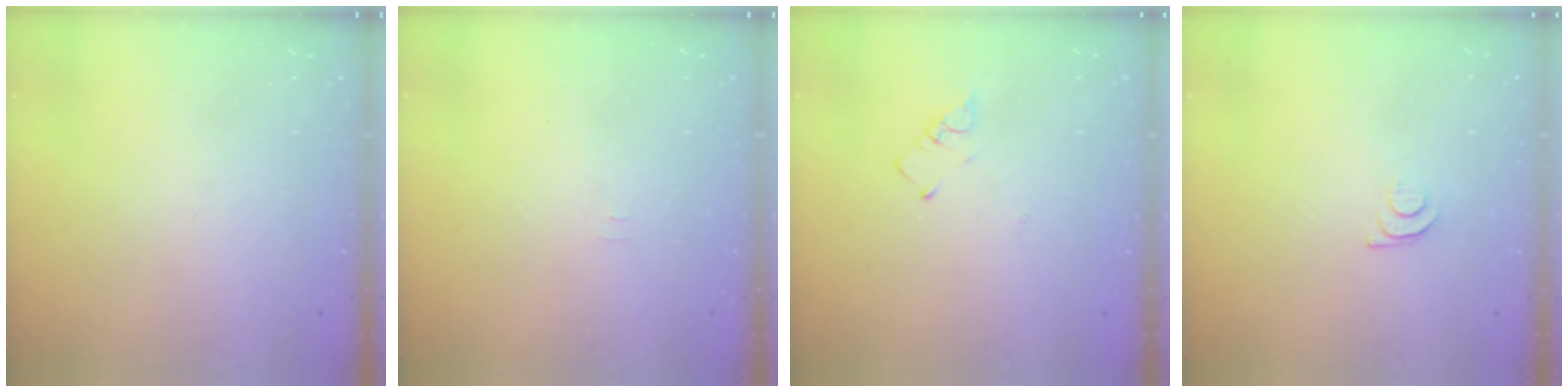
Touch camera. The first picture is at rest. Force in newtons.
{"total": 3.4, "press": 3.3, "slide": 0.4}
{"total": 2.6, "press": 2.6, "slide": 0.5}
{"total": 4.2, "press": 4.2, "slide": 0.5}